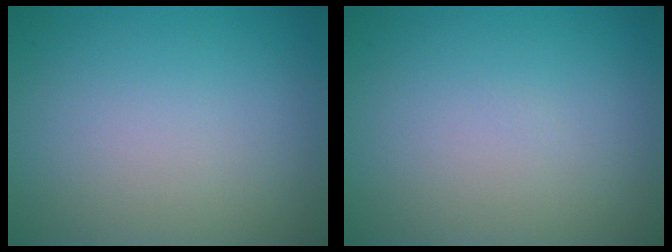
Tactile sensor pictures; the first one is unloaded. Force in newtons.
{"total": 0.0}